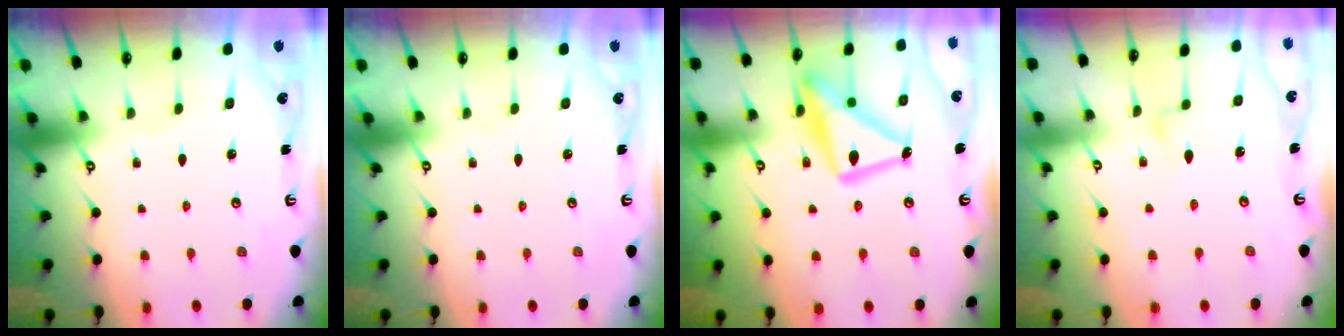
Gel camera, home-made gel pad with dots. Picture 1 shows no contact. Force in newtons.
{"total": 0.0}
{"total": 18.4, "press": 18.3, "slide": 1.4}
{"total": 7.2, "press": 7.2, "slide": 0.4}